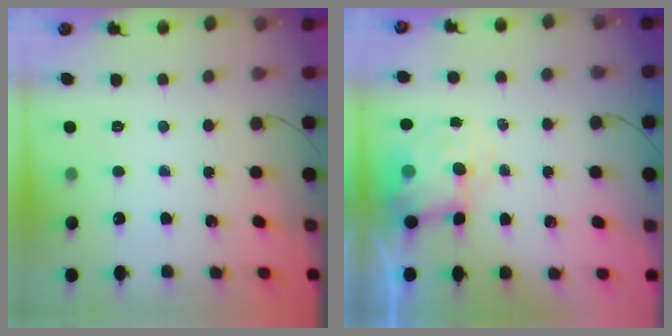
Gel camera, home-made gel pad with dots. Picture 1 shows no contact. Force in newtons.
{"total": 7.3, "press": 7.2, "slide": 1.4}